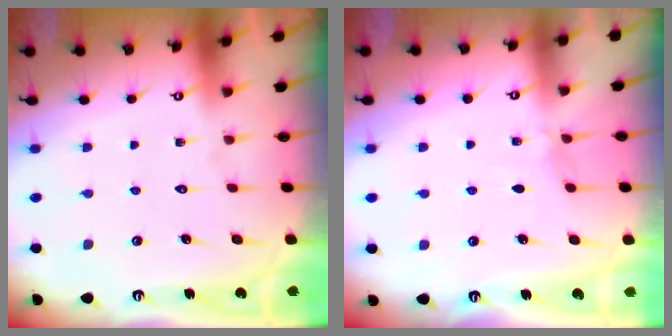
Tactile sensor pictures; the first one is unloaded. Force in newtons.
{"total": 3.0, "press": 2.9, "slide": 0.5}